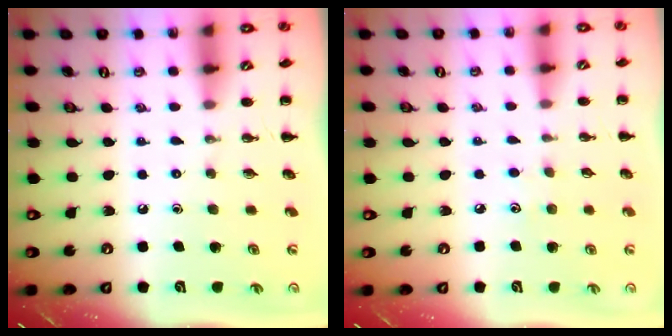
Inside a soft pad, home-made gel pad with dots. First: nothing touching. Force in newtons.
{"total": 3.6, "press": 3.4, "slide": 1.0}